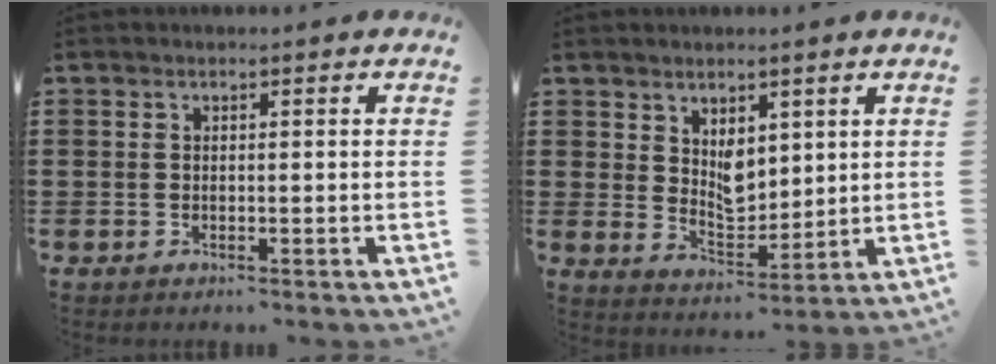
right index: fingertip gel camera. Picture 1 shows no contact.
{"total": 5.1, "force": [2.7, 3.2, 2.8], "torque": [-0.057, -0.004, 0.050]}